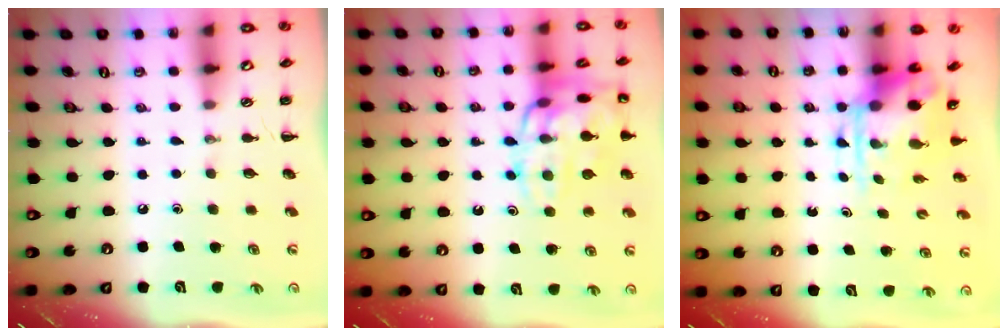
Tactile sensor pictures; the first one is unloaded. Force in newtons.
{"total": 18.1, "press": 18.1, "slide": 0.8}
{"total": 5.4, "press": 5.2, "slide": 1.3}